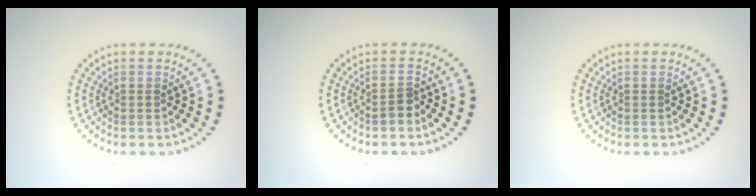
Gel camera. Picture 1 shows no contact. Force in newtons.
{"total": 1.5, "press": 1.2, "slide": 0.9}
{"total": 0.0}